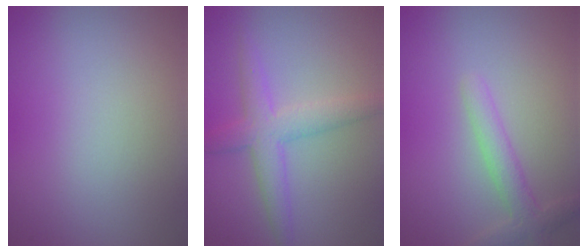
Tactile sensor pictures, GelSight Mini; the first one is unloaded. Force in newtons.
{"total": 3.7, "press": 3.7, "slide": 0.0}
{"total": 2.6, "press": 2.5, "slide": 0.2}